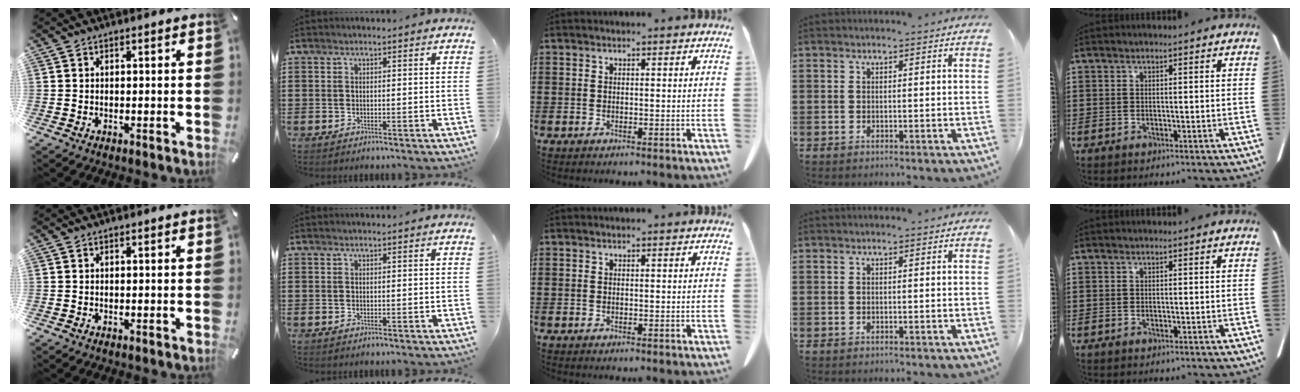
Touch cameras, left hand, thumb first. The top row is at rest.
{}